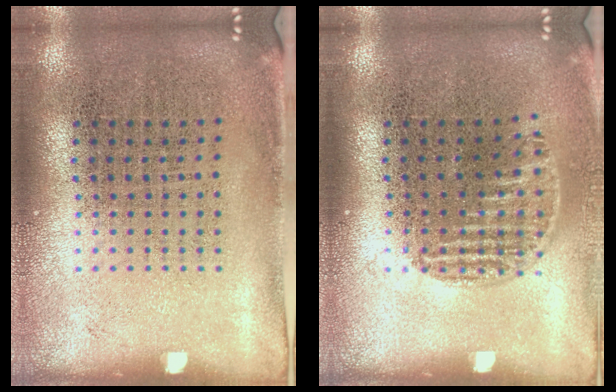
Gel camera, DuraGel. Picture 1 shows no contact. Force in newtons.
{"total": 0.9, "press": 0.8, "slide": 0.5}